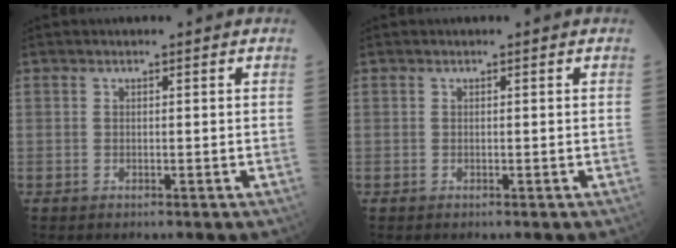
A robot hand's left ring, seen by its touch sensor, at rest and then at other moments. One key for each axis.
{"total": 0.0}